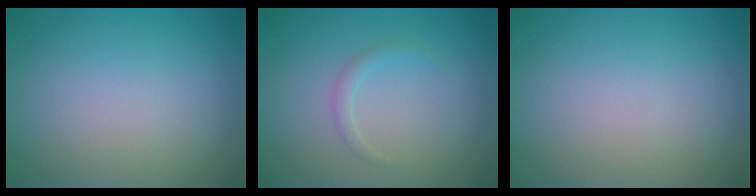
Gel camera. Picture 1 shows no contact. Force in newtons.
{"total": 0.9, "press": 0.9, "slide": 0.0}
{"total": 0.0}